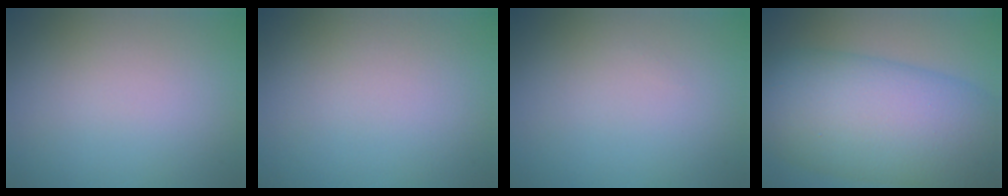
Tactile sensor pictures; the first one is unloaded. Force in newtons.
{"total": 0.0}
{"total": 0.0}
{"total": 13.4, "press": 13.4, "slide": 0.3}